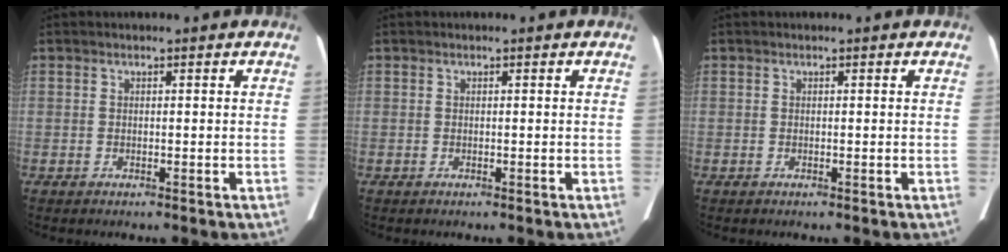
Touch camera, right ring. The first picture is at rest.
{"total": 0.0}
{"total": 0.0}